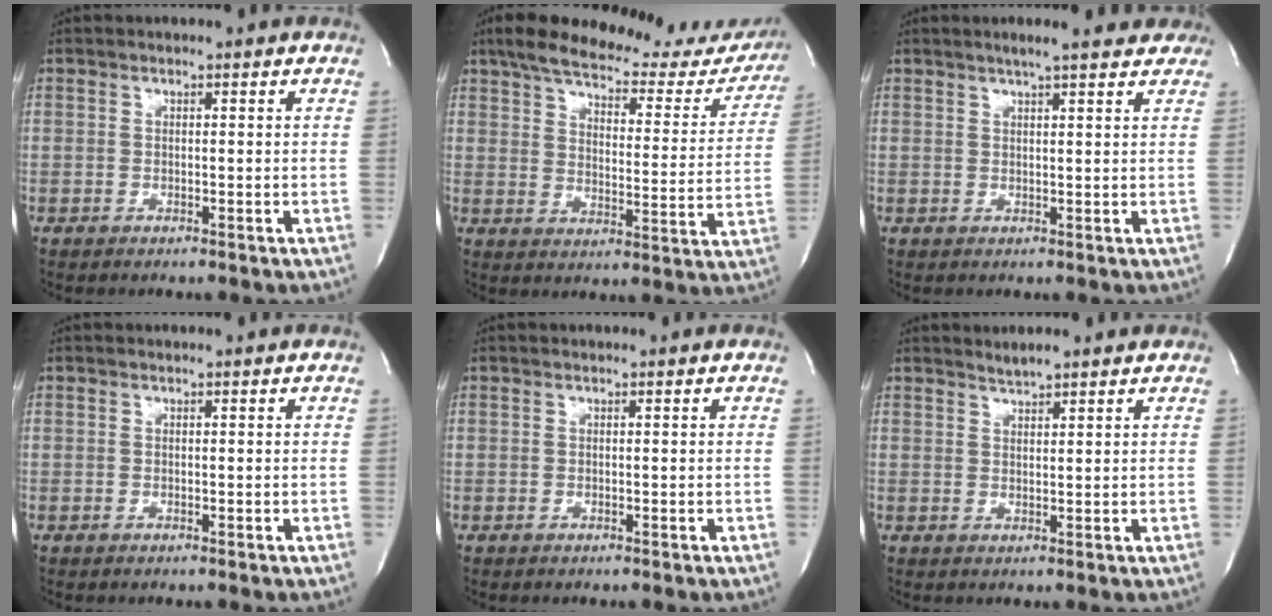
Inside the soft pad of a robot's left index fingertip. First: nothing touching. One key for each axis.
{"total": 25.8, "fx": 22.4, "fy": 7.2, "fz": 10.6, "tx": -0.164, "ty": -0.019, "tz": 0.276}
{"total": 8.4, "fx": 7.0, "fy": 1.5, "fz": 4.3, "tx": -0.053, "ty": 0.012, "tz": 0.077}
{"total": 0.0}
{"total": 0.0}
{"total": 2.1, "fx": 1.9, "fy": 0.1, "fz": 0.8, "tx": -0.018, "ty": 0.004, "tz": 0.035}